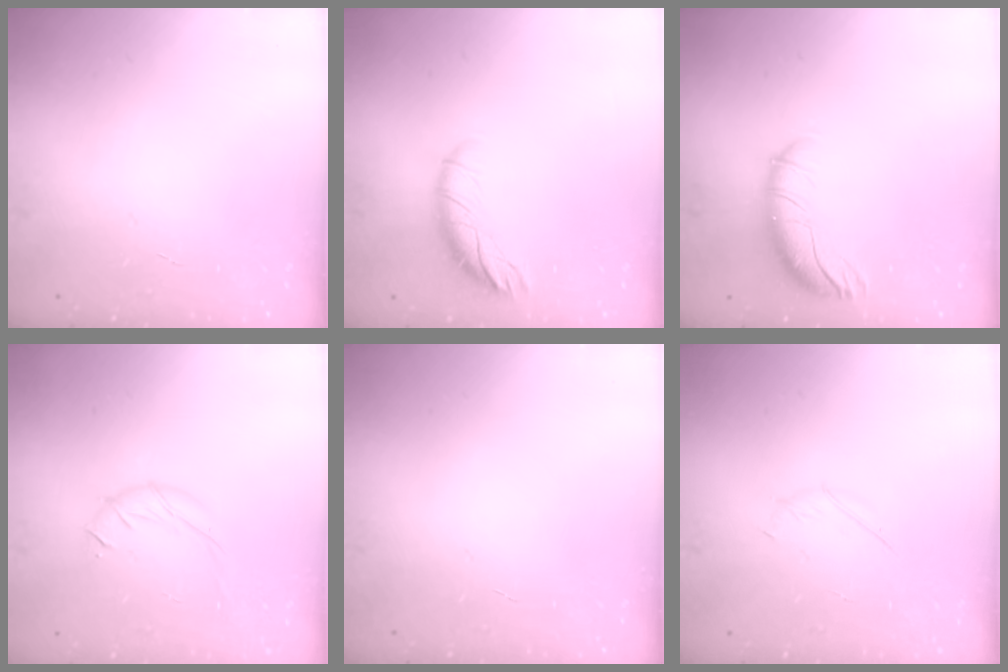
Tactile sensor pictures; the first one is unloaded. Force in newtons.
{"total": 9.0, "press": 9.0, "slide": 1.2}
{"total": 10.9, "press": 10.7, "slide": 1.9}
{"total": 8.6, "press": 8.4, "slide": 1.4}
{"total": 0.0}
{"total": 2.0, "press": 2.0, "slide": 0.6}